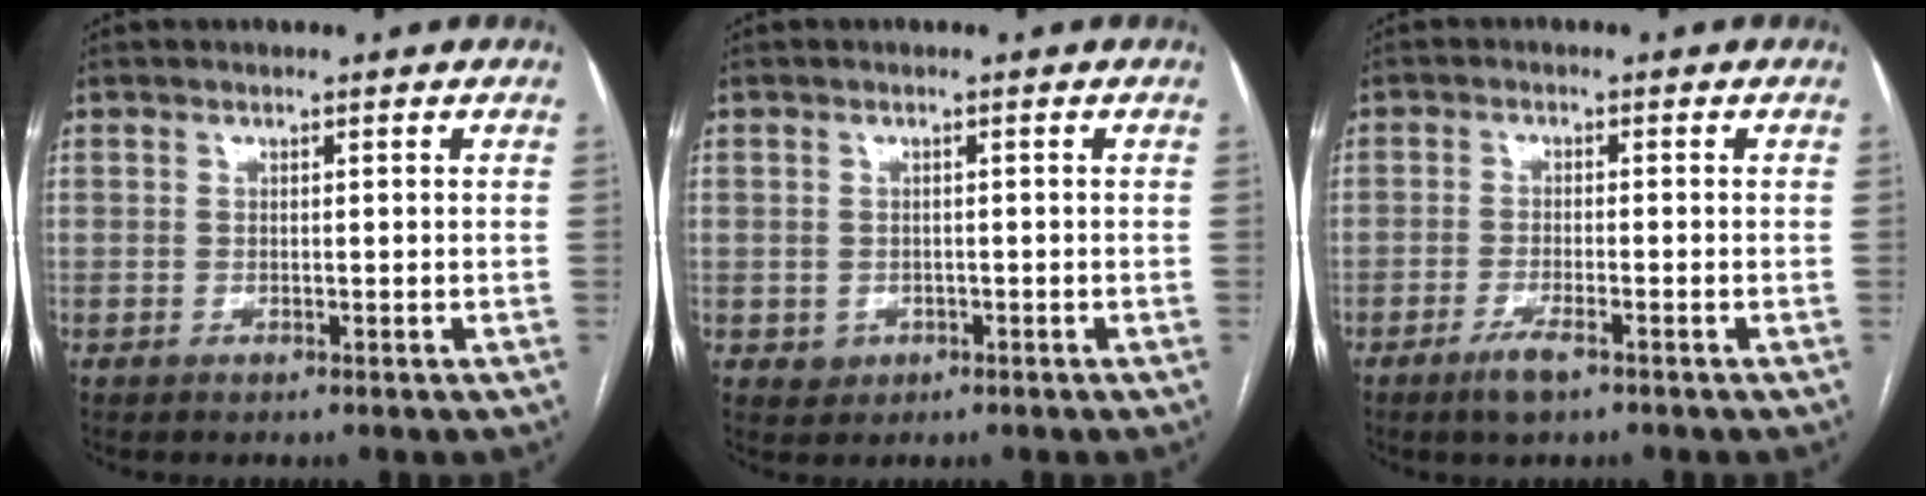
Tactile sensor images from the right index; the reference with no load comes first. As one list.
[{"total": 2.2, "force": [-0.6, 2.1, 0.3], "torque": [0.000, 0.006, -0.002]}, {"total": 3.5, "force": [-2.4, 0.5, 2.6], "torque": [-0.055, -0.005, -0.042]}]